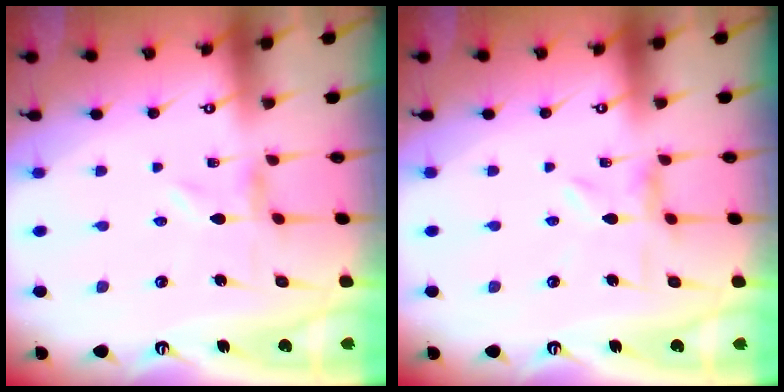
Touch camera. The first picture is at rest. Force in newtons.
{"total": 2.0, "press": 2.0, "slide": 0.3}